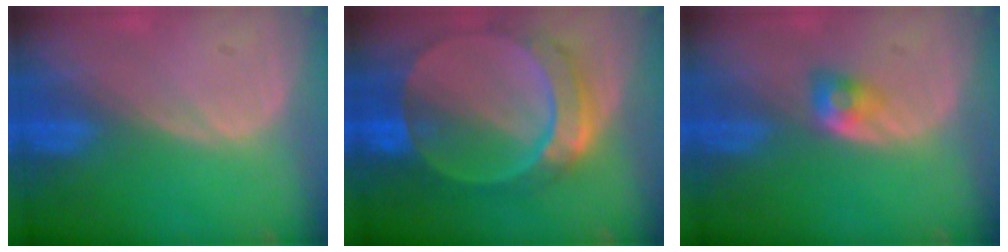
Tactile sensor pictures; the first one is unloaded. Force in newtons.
{"total": 9.8, "press": 8.4, "slide": 4.9}
{"total": 2.8, "press": 2.4, "slide": 1.4}